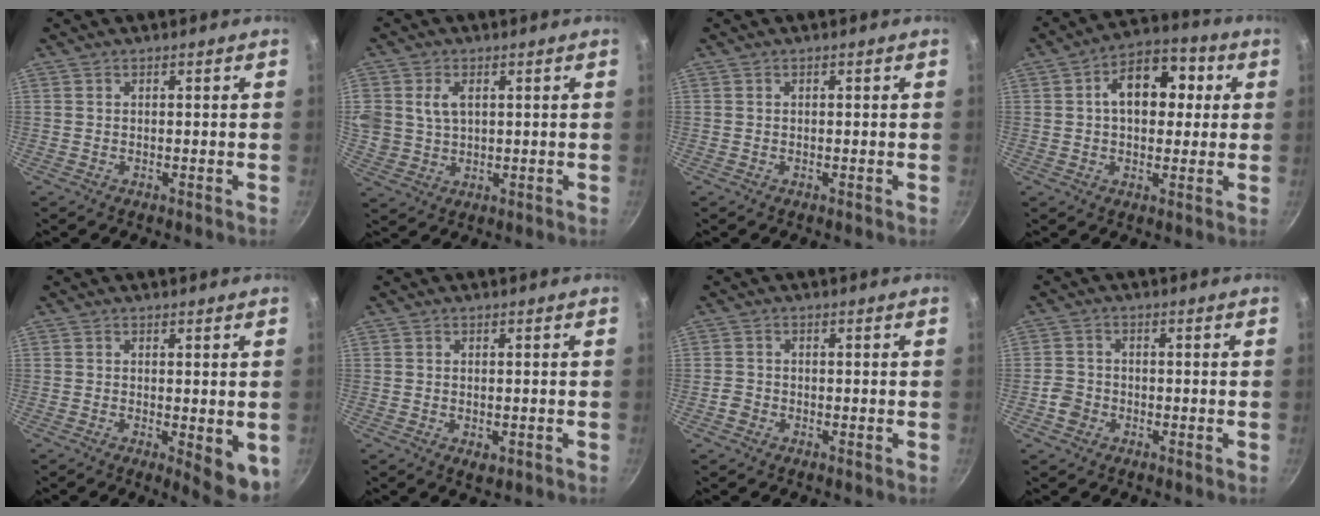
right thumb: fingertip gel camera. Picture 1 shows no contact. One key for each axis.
{"total": 7.1, "fx": 1.9, "fy": 5.1, "fz": 4.5, "tx": -0.083, "ty": -0.005, "tz": 0.047}
{"total": 0.0}
{"total": 12.5, "fx": 2.3, "fy": 7.9, "fz": 9.4, "tx": -0.106, "ty": 0.024, "tz": 0.026}
{"total": 6.4, "fx": -1.4, "fy": 2.0, "fz": 5.9, "tx": -0.073, "ty": -0.017, "tz": -0.015}
{"total": 1.8, "fx": -0.5, "fy": 1.0, "fz": 1.4, "tx": -0.018, "ty": 0.000, "tz": -0.004}
{"total": 1.6, "fx": -0.8, "fy": 1.3, "fz": 0.6, "tx": -0.007, "ty": 0.004, "tz": -0.020}
{"total": 3.3, "fx": -1.3, "fy": 2.7, "fz": 1.2, "tx": -0.009, "ty": 0.011, "tz": -0.030}